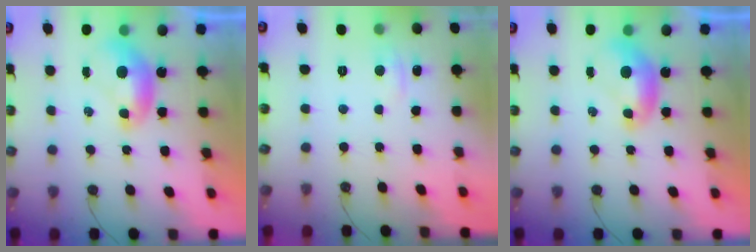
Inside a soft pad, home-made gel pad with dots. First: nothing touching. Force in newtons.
{"total": 1.9, "press": 1.8, "slide": 0.6}
{"total": 0.0}